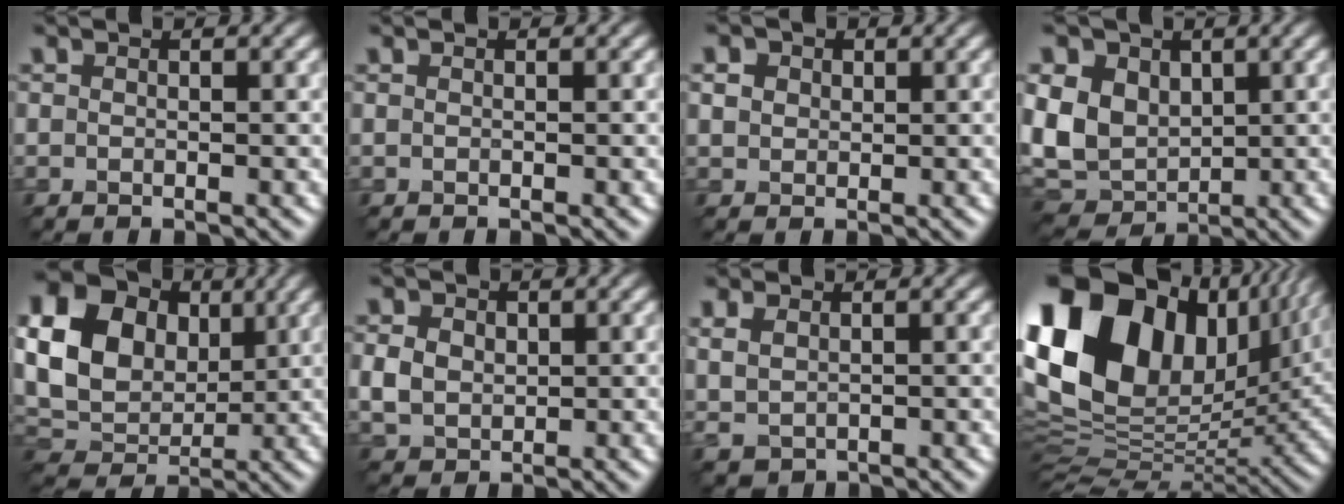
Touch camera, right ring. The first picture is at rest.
{"total": 0.0}
{"total": 2.7, "force": [1.2, 2.0, 1.3], "torque": [-0.042, 0.003, 0.016]}
{"total": 8.0, "force": [0.8, 6.3, 4.9], "torque": [-0.134, 0.001, 0.006]}
{"total": 16.8, "force": [4.3, 13.4, 9.1], "torque": [-0.224, 0.035, 0.066]}
{"total": 3.1, "force": [0.3, 2.6, 1.8], "torque": [-0.047, -0.003, 0.004]}
{"total": 2.0, "force": [0.8, 1.3, 1.4], "torque": [-0.038, -0.002, 0.019]}
{"total": 20.0, "force": [7.2, 13.1, 13.3], "torque": [-0.265, 0.014, 0.132]}